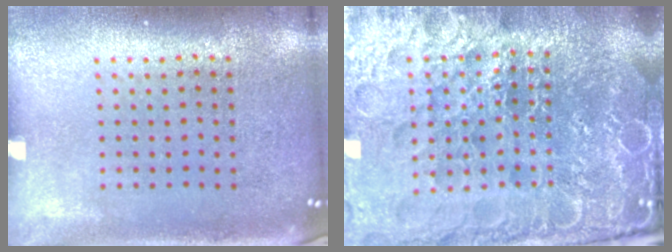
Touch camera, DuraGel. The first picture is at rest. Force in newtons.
{"total": 6.5, "press": 5.7, "slide": 3.0}